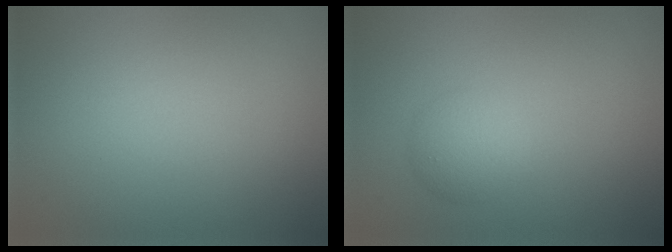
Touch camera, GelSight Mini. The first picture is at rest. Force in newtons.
{"total": 2.4, "press": 2.4, "slide": 0.2}